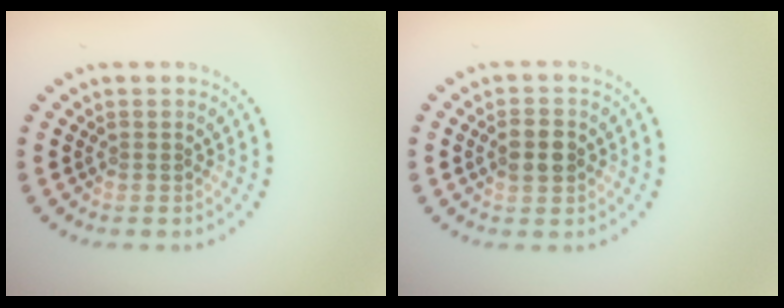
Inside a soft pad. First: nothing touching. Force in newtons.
{"total": 2.9, "press": 2.9, "slide": 0.1}